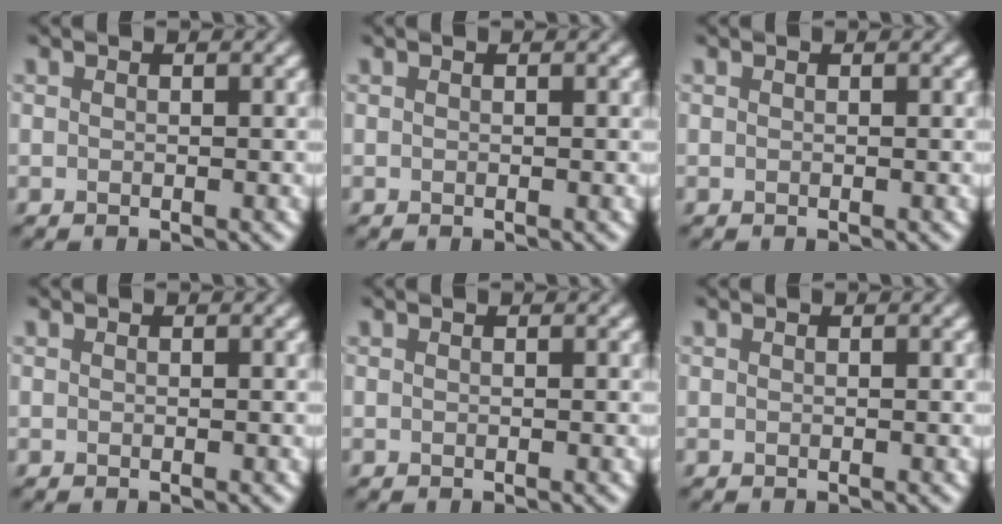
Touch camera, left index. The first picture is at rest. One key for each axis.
{"total": 0.0}
{"total": 0.0}
{"total": 0.0}
{"total": 0.0}
{"total": 0.0}